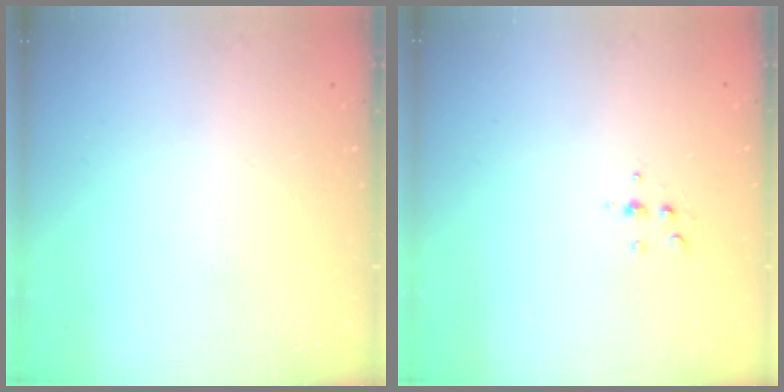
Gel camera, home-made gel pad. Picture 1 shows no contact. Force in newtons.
{"total": 5.3, "press": 5.2, "slide": 1.0}